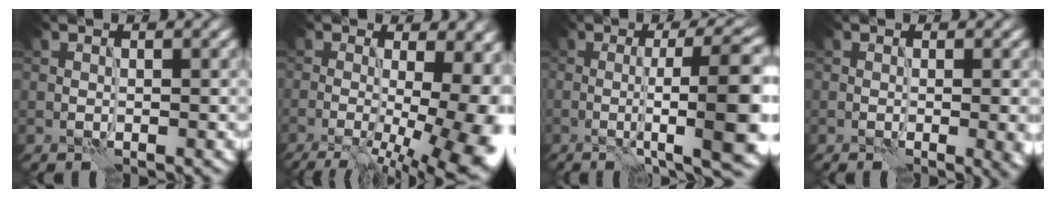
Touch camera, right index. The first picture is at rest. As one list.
[{"total": 17.2, "force": [-2.2, 7.7, 15.3], "torque": [-0.140, -0.009, -0.008]}, {"total": 13.0, "force": [-1.9, 3.3, 12.4], "torque": [-0.126, 0.015, -0.019]}, {"total": 3.6, "force": [-0.4, 1.5, 3.2], "torque": [-0.011, 0.000, 0.001]}]